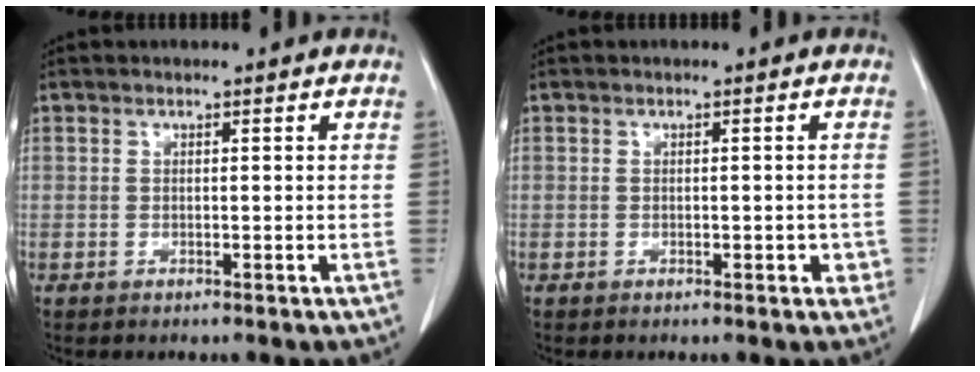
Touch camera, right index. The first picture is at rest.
{"total": 2.2, "force": [-0.6, 1.4, 1.5], "torque": [-0.008, 0.012, -0.003]}